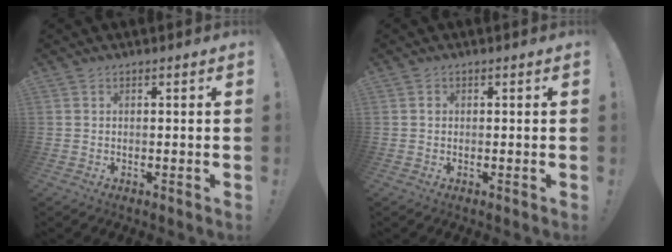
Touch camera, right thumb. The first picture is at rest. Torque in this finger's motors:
{"motor_torque": [-0.03, 0.15, 0.43, -0.11, -0.10]}